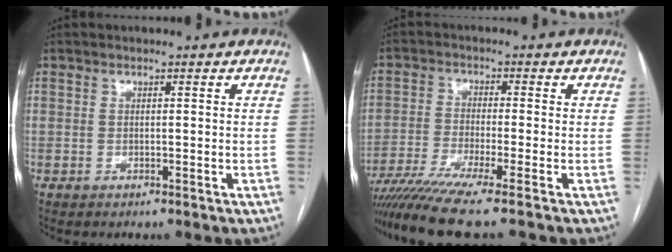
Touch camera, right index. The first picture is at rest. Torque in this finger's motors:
{"motor_torque": [1.45, -0.69, 0.64, 0.15]}